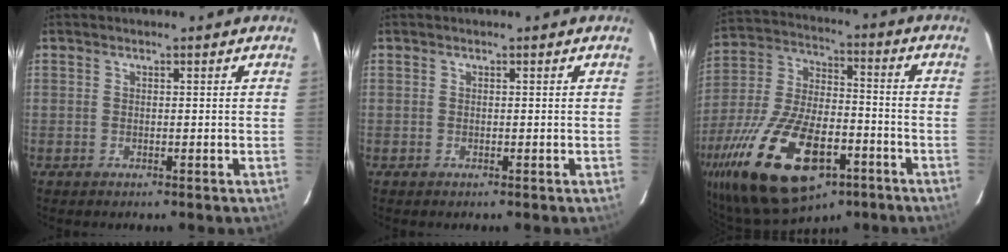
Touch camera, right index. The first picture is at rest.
{"total": 0.0}
{"total": 27.2, "force": [-13.8, 12.9, 19.5], "torque": [-0.410, -0.035, -0.225]}